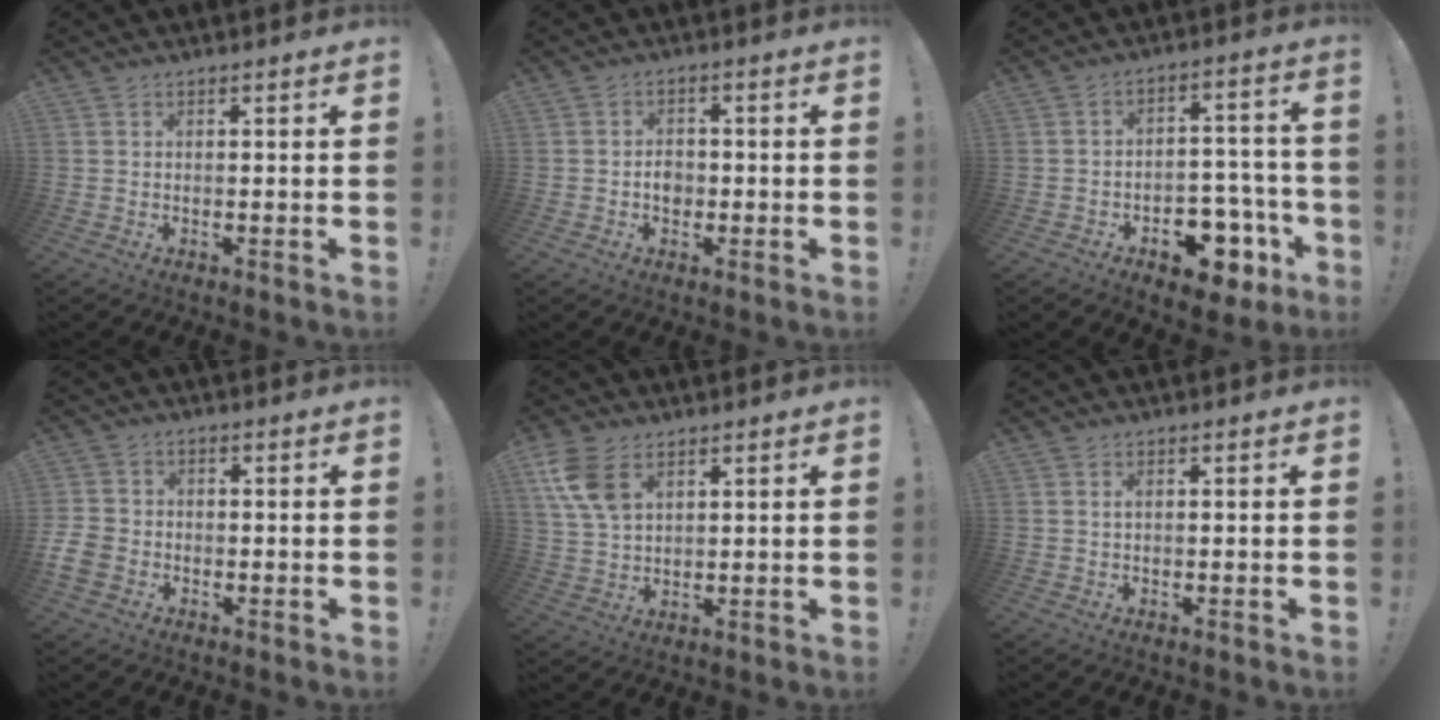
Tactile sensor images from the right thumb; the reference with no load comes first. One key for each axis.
{"total": 3.7, "fx": -1.2, "fy": 2.9, "fz": 1.8, "tx": -0.019, "ty": 0.002, "tz": -0.023}
{"total": 12.0, "fx": -7.2, "fy": 7.2, "fz": 6.5, "tx": -0.049, "ty": 0.068, "tz": -0.111}
{"total": 6.1, "fx": -2.6, "fy": 4.7, "fz": 2.9, "tx": -0.068, "ty": 0.009, "tz": -0.049}
{"total": 10.0, "fx": 4.7, "fy": 6.1, "fz": 6.3, "tx": -0.118, "ty": -0.013, "tz": 0.090}
{"total": 0.9, "fx": 0.1, "fy": 0.5, "fz": 0.7, "tx": -0.018, "ty": 0.005, "tz": 0.003}